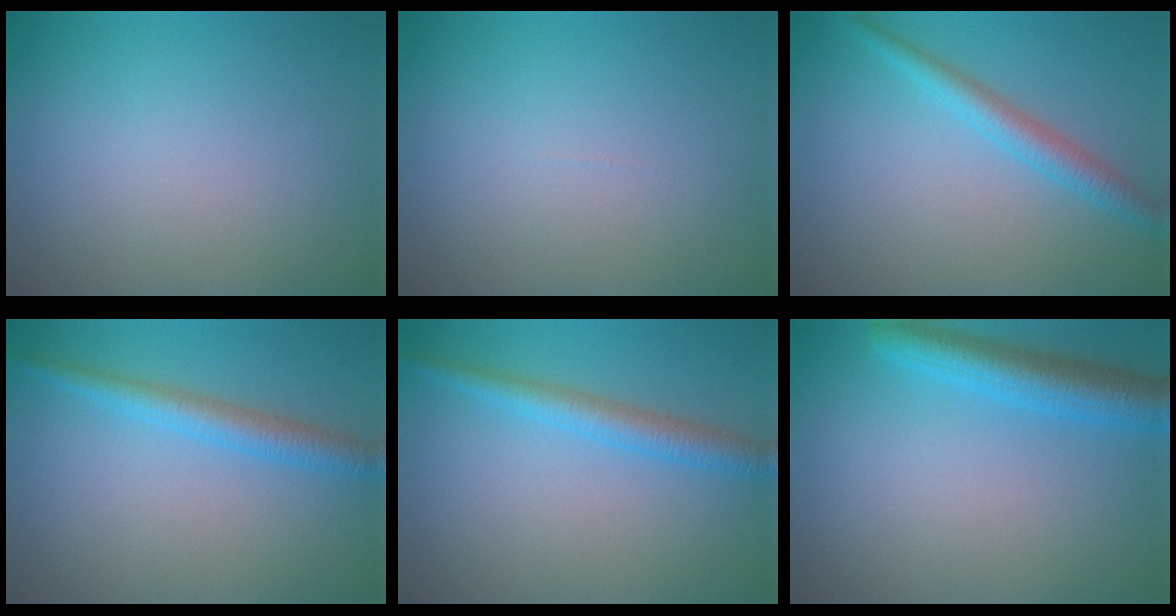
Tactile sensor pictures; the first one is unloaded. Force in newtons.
{"total": 0.0}
{"total": 2.7, "press": 2.7, "slide": 0.1}
{"total": 2.8, "press": 2.8, "slide": 0.2}
{"total": 2.8, "press": 2.8, "slide": 0.2}
{"total": 4.5, "press": 4.5, "slide": 0.2}